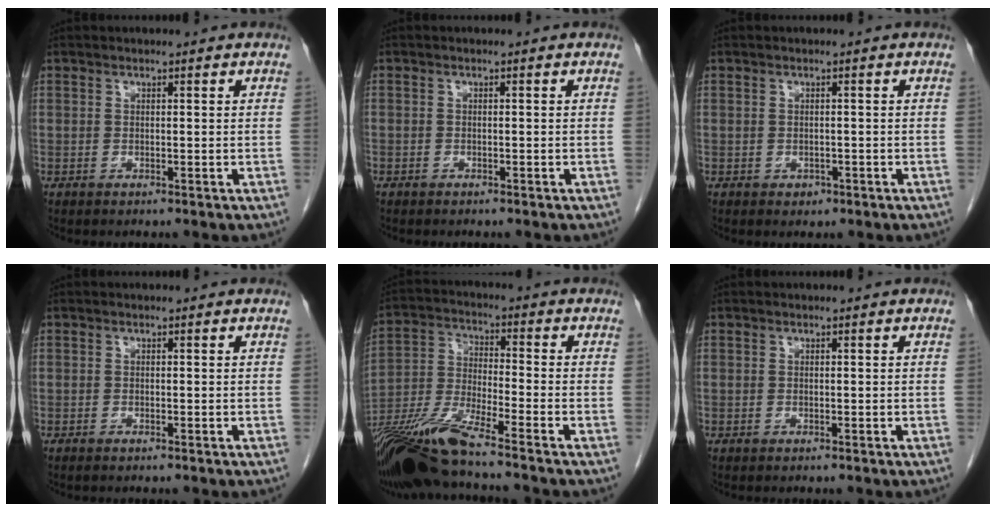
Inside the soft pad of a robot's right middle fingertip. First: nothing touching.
{"total": 0.6, "force": [-0.4, 0.4, 0.1], "torque": [-0.004, 0.003, -0.008]}
{"total": 1.2, "force": [-0.6, 0.9, 0.4], "torque": [-0.007, 0.002, -0.005]}
{"total": 0.5, "force": [-0.4, 0.0, 0.3], "torque": [-0.010, -0.002, -0.007]}
{"total": 12.4, "force": [-10.1, -0.6, 7.2], "torque": [-0.153, -0.020, -0.194]}
{"total": 0.0}